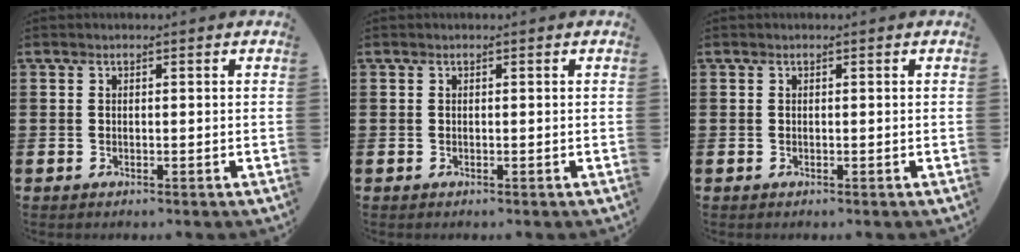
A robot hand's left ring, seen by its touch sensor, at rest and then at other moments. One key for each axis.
{"total": 0.0}
{"total": 0.0}